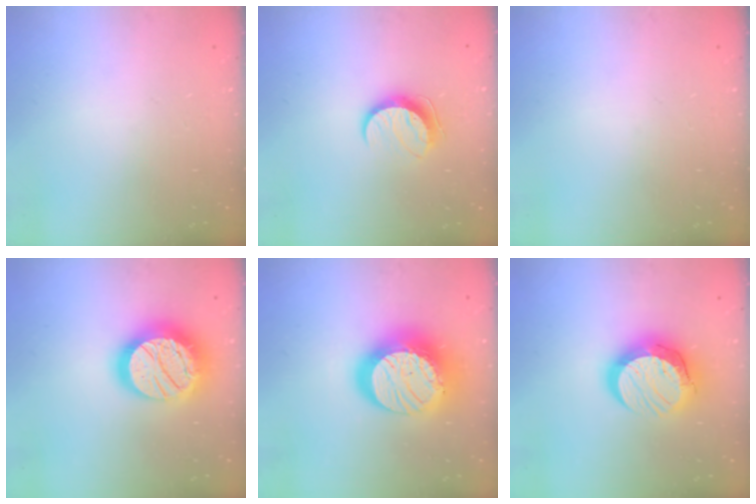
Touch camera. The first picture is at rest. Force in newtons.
{"total": 9.4, "press": 9.4, "slide": 0.6}
{"total": 0.0}
{"total": 22.5, "press": 22.4, "slide": 1.5}
{"total": 22.4, "press": 22.3, "slide": 1.7}
{"total": 15.6, "press": 15.5, "slide": 1.0}